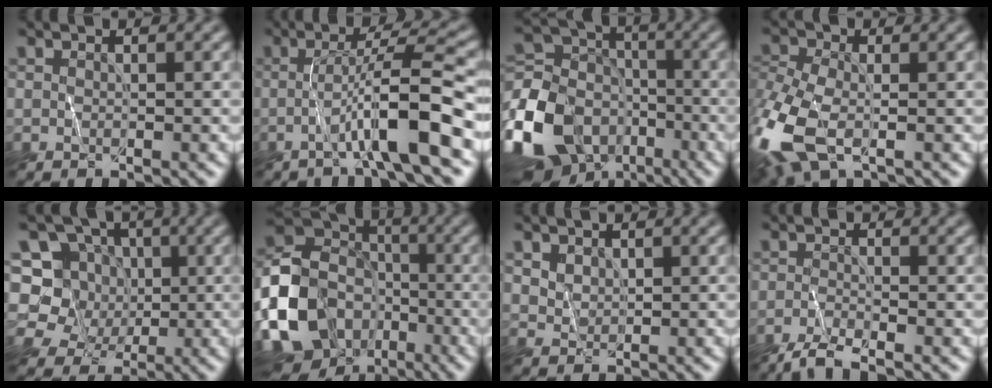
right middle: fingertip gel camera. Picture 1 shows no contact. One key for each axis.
{"total": 7.1, "fx": -2.4, "fy": 0.6, "fz": 6.6, "tx": -0.108, "ty": 0.019, "tz": -0.045}
{"total": 14.2, "fx": -6.3, "fy": 10.3, "fz": 7.5, "tx": -0.190, "ty": -0.016, "tz": -0.135}
{"total": 9.7, "fx": -3.3, "fy": 5.2, "fz": 7.5, "tx": -0.195, "ty": -0.011, "tz": -0.073}
{"total": 6.2, "fx": 1.2, "fy": 5.7, "fz": 2.3, "tx": -0.036, "ty": 0.006, "tz": -0.009}
{"total": 16.8, "fx": -6.5, "fy": 13.7, "fz": 7.2, "tx": -0.168, "ty": -0.026, "tz": -0.138}
{"total": 1.8, "fx": 1.1, "fy": 1.3, "fz": 0.6, "tx": -0.017, "ty": -0.006, "tz": 0.030}
{"total": 2.9, "fx": -2.3, "fy": 0.4, "fz": 1.8, "tx": -0.038, "ty": -0.005, "tz": -0.054}